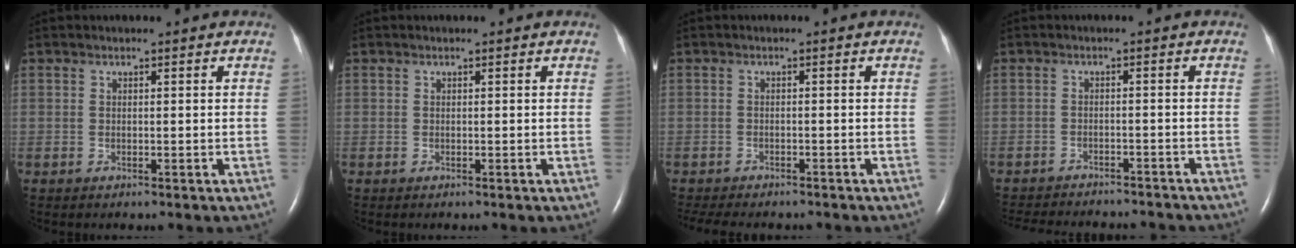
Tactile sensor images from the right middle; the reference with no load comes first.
{"total": 0.0}
{"total": 9.6, "force": [-8.1, 3.0, 4.0], "torque": [-0.068, -0.006, -0.104]}
{"total": 17.7, "force": [-15.9, 4.6, 6.5], "torque": [-0.155, -0.022, -0.196]}